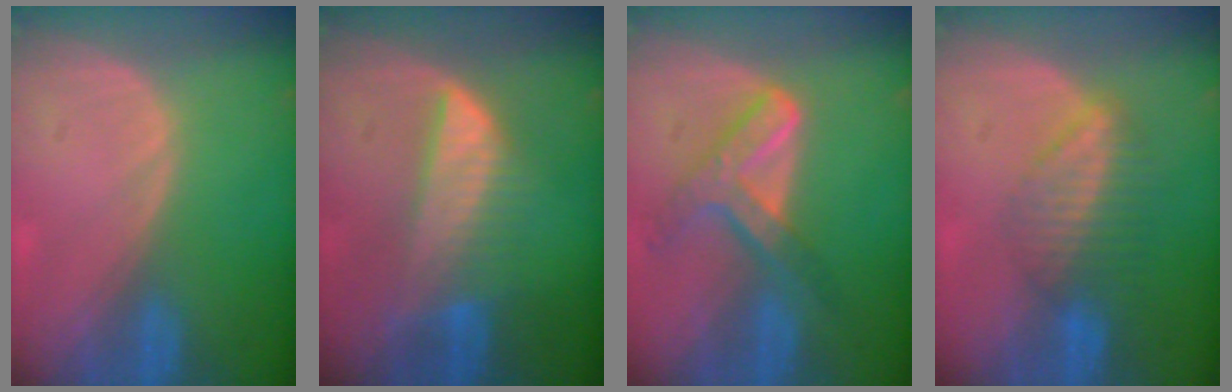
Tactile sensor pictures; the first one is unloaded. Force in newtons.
{"total": 6.4, "press": 6.3, "slide": 1.0}
{"total": 7.2, "press": 6.0, "slide": 3.8}
{"total": 6.8, "press": 5.8, "slide": 3.5}